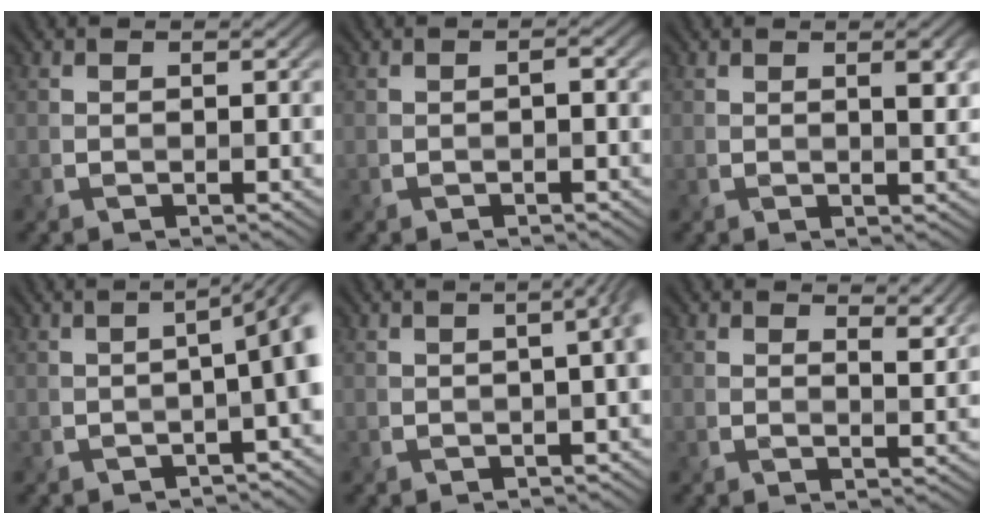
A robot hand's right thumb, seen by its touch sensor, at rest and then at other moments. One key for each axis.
{"total": 0.9, "fx": -0.5, "fy": 0.3, "fz": 0.7, "tx": -0.013, "ty": 0.003, "tz": -0.010}
{"total": 2.7, "fx": 0.9, "fy": 0.7, "fz": 2.4, "tx": -0.035, "ty": 0.003, "tz": 0.014}
{"total": 6.9, "fx": -1.5, "fy": 2.1, "fz": 6.4, "tx": -0.059, "ty": 0.003, "tz": -0.022}
{"total": 4.5, "fx": 0.0, "fy": 1.5, "fz": 4.2, "tx": -0.029, "ty": 0.015, "tz": 0.000}
{"total": 3.2, "fx": 2.3, "fy": 1.1, "fz": 1.8, "tx": -0.030, "ty": -0.002, "tz": 0.039}